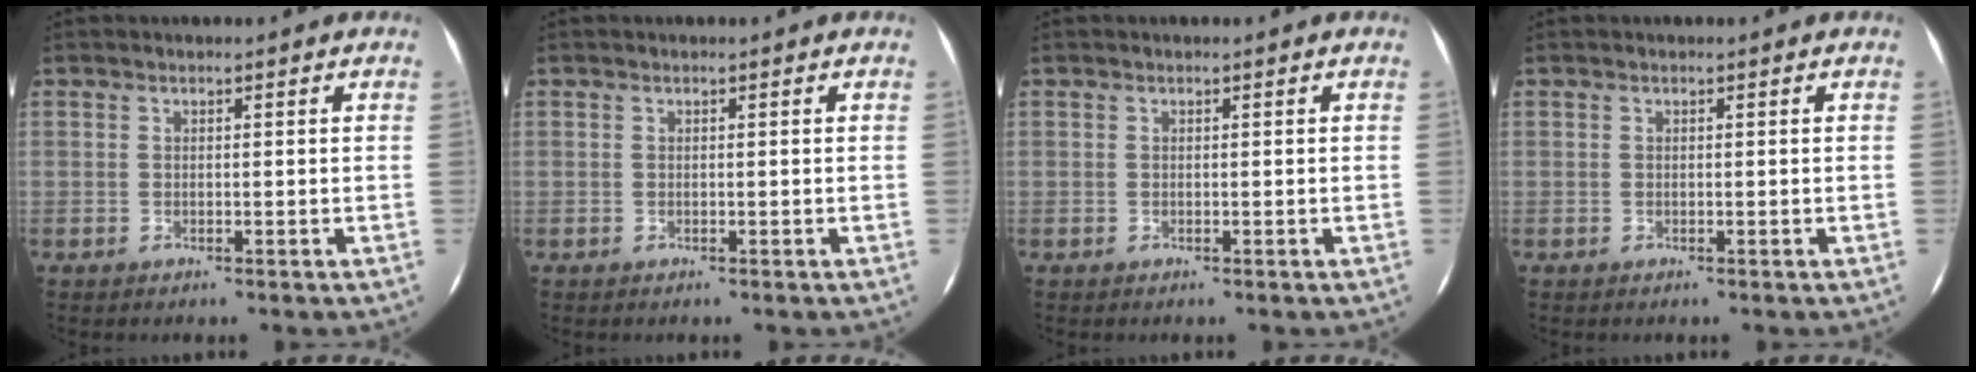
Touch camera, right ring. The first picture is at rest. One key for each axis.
{"total": 0.0}
{"total": 0.0}
{"total": 0.0}